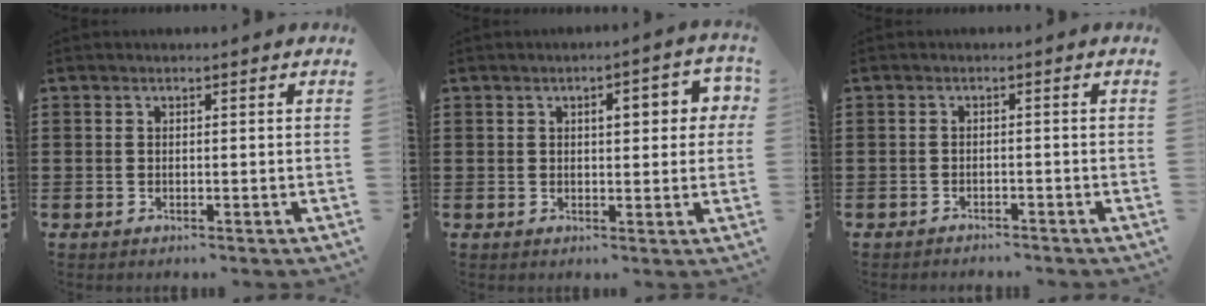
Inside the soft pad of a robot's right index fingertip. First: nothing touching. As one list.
[{"total": 4.5, "force": [1.0, 1.7, 4.1], "torque": [-0.056, 0.001, 0.008]}, {"total": 1.3, "force": [-1.3, 0.2, 0.0], "torque": [-0.005, 0.002, -0.027]}]